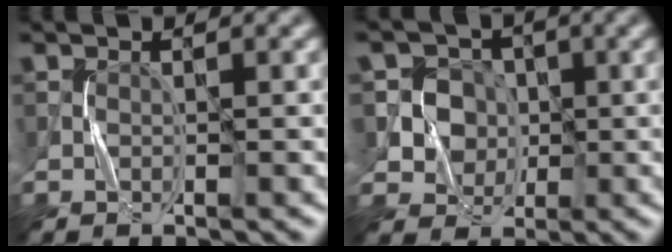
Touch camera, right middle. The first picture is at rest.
{"total": 7.5, "force": [0.5, 6.9, 3.1], "torque": [-0.075, 0.032, -0.004]}